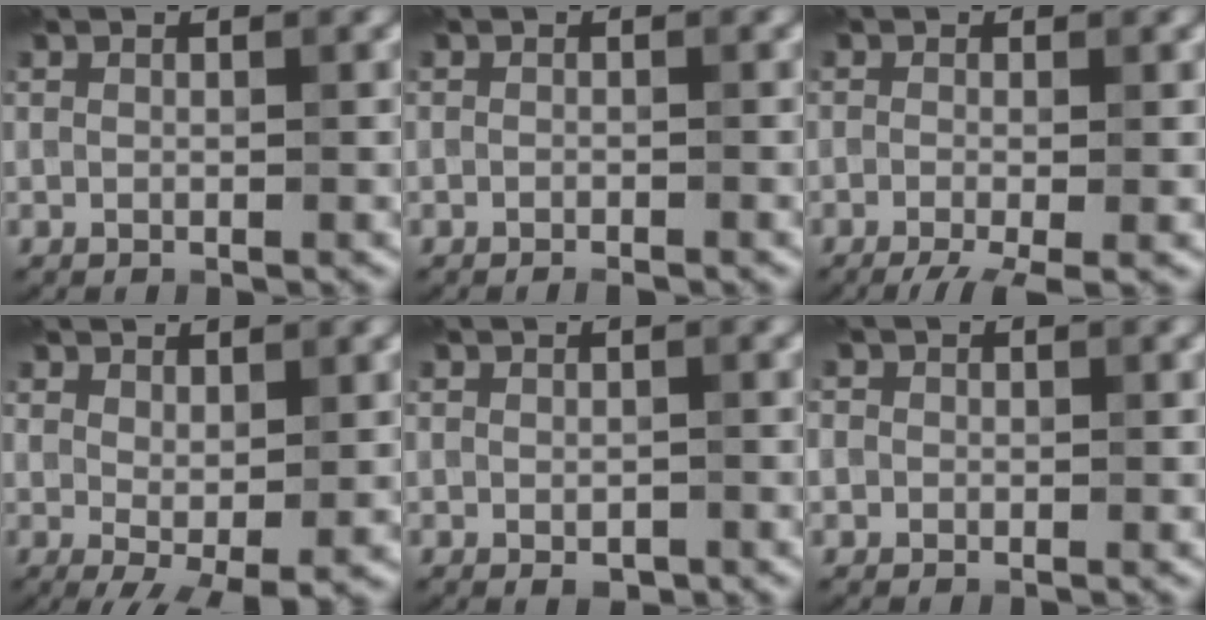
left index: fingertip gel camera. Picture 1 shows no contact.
{"total": 0.9, "force": [-0.7, 0.1, 0.4], "torque": [-0.006, -0.003, -0.012]}
{"total": 4.1, "force": [-2.1, 1.2, 3.3], "torque": [-0.048, -0.010, -0.035]}
{"total": 2.8, "force": [0.6, 0.9, 2.6], "torque": [-0.045, -0.011, 0.019]}
{"total": 1.3, "force": [-0.5, 0.7, 1.0], "torque": [-0.014, -0.005, -0.006]}
{"total": 1.6, "force": [0.2, 1.5, 0.4], "torque": [0.003, 0.004, -0.008]}